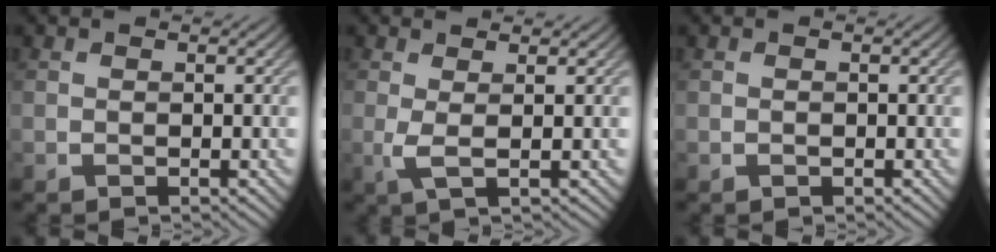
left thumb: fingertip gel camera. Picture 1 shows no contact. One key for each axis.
{"total": 2.2, "fx": 0.4, "fy": 0.4, "fz": 2.2, "tx": -0.048, "ty": 0.003, "tz": 0.006}
{"total": 0.0}